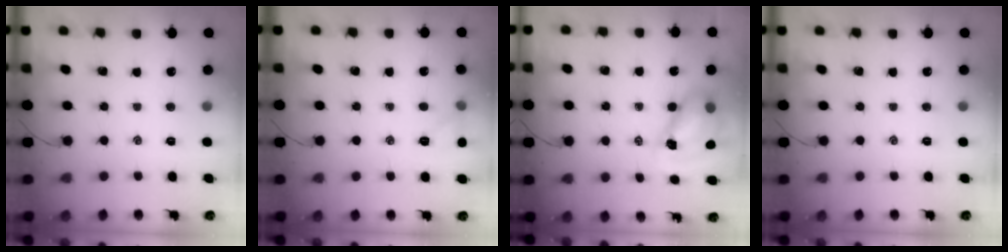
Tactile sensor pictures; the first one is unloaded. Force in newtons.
{"total": 5.2, "press": 5.0, "slide": 1.5}
{"total": 8.2, "press": 8.1, "slide": 1.7}
{"total": 0.0}